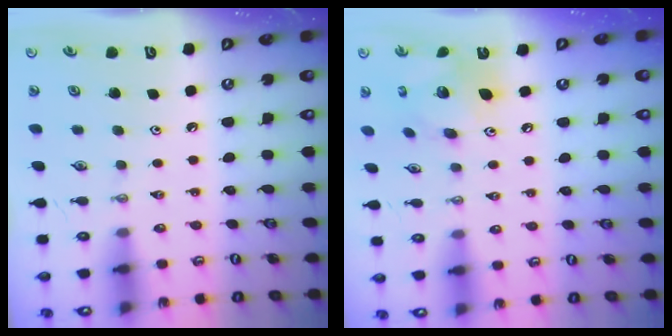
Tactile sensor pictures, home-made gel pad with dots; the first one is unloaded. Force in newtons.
{"total": 13.4, "press": 13.4, "slide": 1.4}